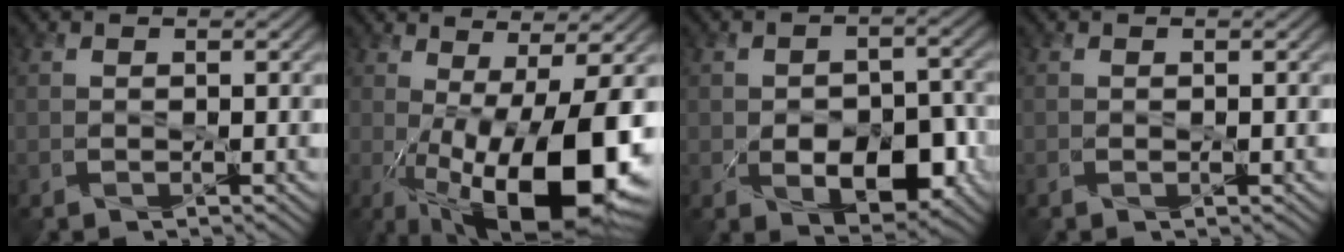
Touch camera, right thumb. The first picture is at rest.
{"total": 16.8, "force": [-3.8, 5.9, 15.3], "torque": [-0.250, -0.018, -0.049]}
{"total": 8.6, "force": [-2.6, 5.3, 6.2], "torque": [-0.102, -0.023, -0.031]}
{"total": 0.7, "force": [-0.3, 0.3, 0.6], "torque": [-0.012, -0.004, -0.003]}